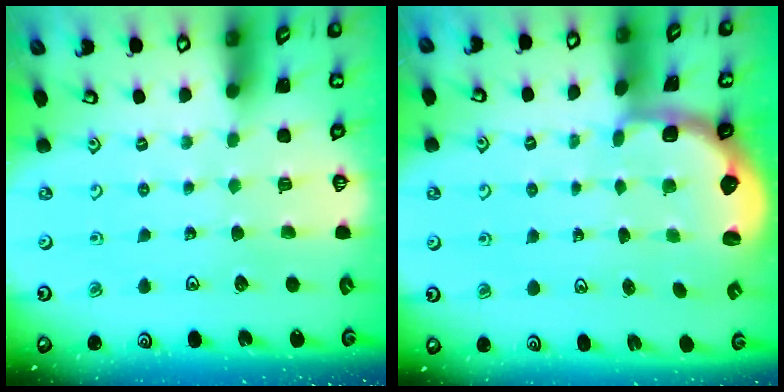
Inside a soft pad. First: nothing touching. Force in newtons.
{"total": 2.3, "press": 1.7, "slide": 1.5}